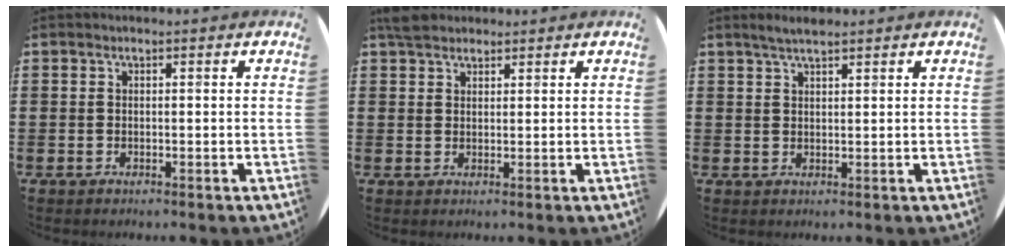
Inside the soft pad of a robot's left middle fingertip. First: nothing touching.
{"total": 2.8, "force": [2.4, 1.1, 0.8], "torque": [-0.011, 0.006, 0.045]}
{"total": 2.3, "force": [2.0, 0.3, 1.2], "torque": [-0.023, 0.005, 0.035]}